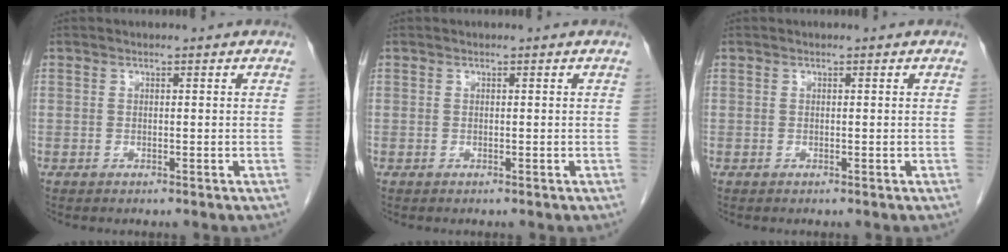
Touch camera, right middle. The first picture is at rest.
{"total": 0.0}
{"total": 0.0}